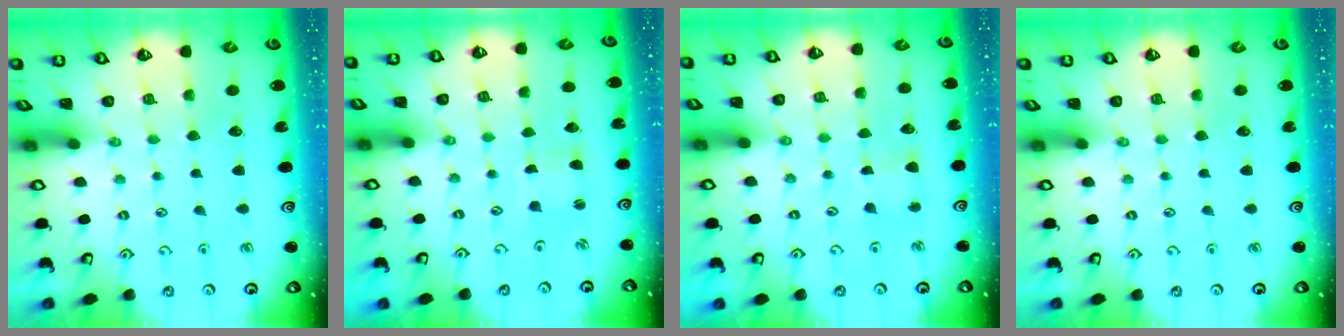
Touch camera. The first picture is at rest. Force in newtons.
{"total": 1.8, "press": 1.7, "slide": 0.4}
{"total": 3.5, "press": 3.4, "slide": 0.4}
{"total": 0.0}